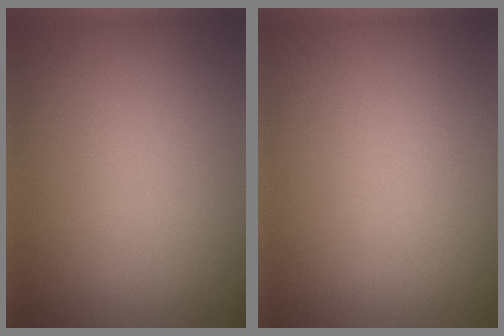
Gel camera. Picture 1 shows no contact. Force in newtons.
{"total": 0.0}